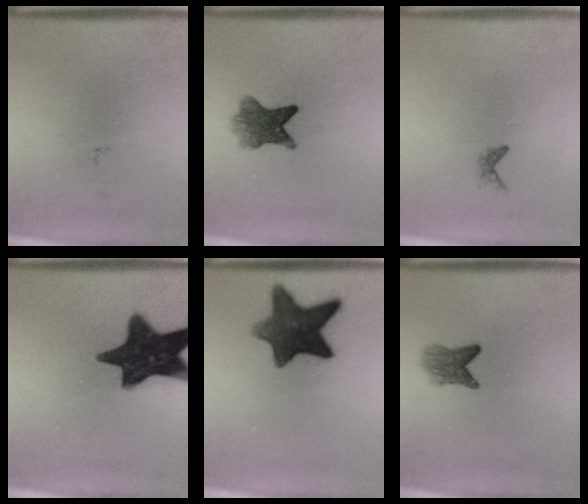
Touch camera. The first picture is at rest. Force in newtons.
{"total": 5.9}
{"total": 0.6}
{"total": 15.3}
{"total": 11.1}
{"total": 3.2}